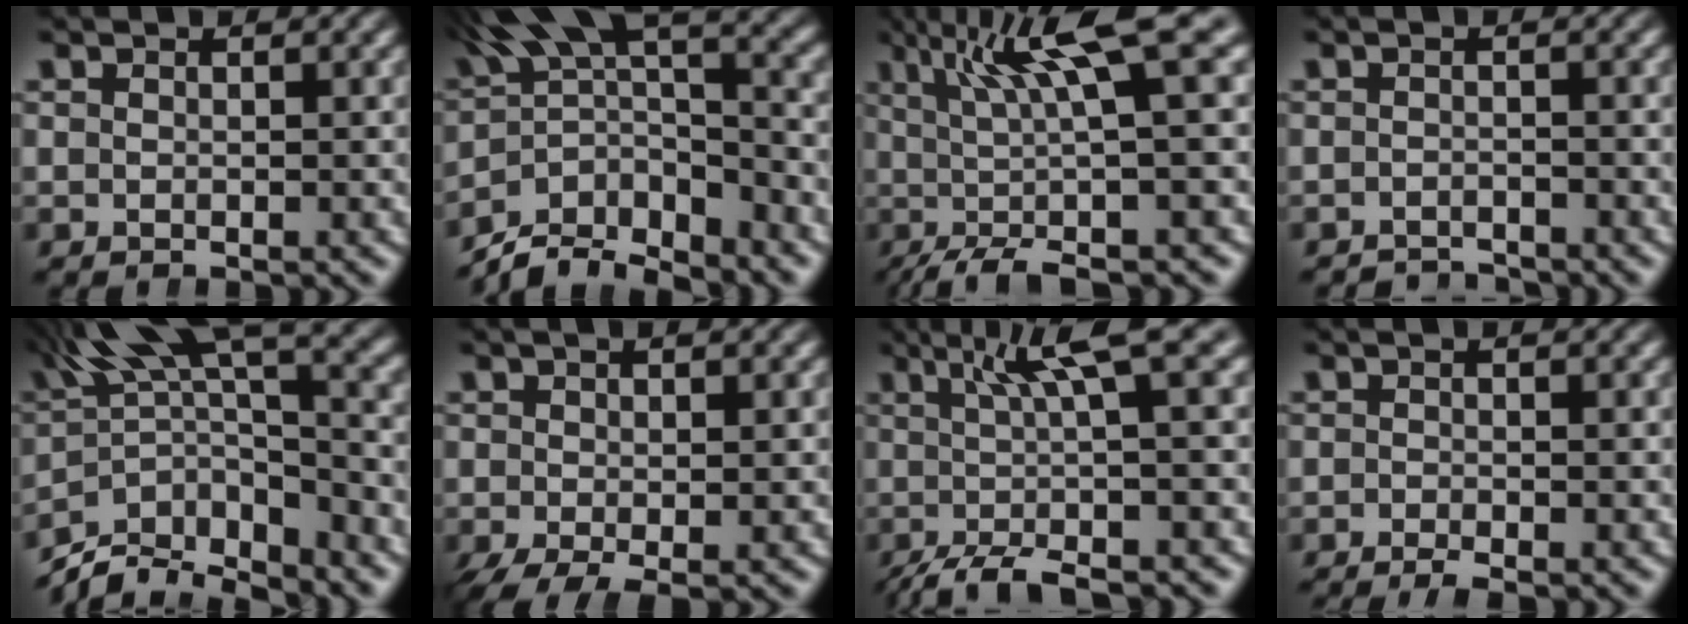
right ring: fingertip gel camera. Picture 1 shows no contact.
{"total": 9.2, "force": [-2.7, 5.7, 6.7], "torque": [-0.100, -0.020, -0.043]}
{"total": 8.8, "force": [1.0, 1.5, 8.6], "torque": [-0.125, 0.014, 0.026]}
{"total": 3.2, "force": [-3.2, 0.0, 0.1], "torque": [0.008, -0.010, -0.050]}
{"total": 10.1, "force": [-2.6, 5.9, 7.8], "torque": [-0.123, -0.023, -0.035]}
{"total": 4.7, "force": [-2.5, 1.9, 3.5], "torque": [-0.066, -0.019, -0.022]}
{"total": 7.5, "force": [-0.4, 1.2, 7.4], "torque": [-0.098, 0.014, 0.001]}
{"total": 2.1, "force": [-1.8, 0.3, 1.1], "torque": [-0.010, 0.000, -0.029]}